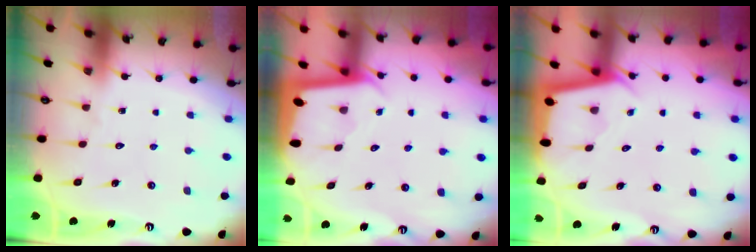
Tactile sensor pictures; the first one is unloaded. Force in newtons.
{"total": 1.9, "press": 1.9, "slide": 0.1}
{"total": 2.4, "press": 2.4, "slide": 0.2}